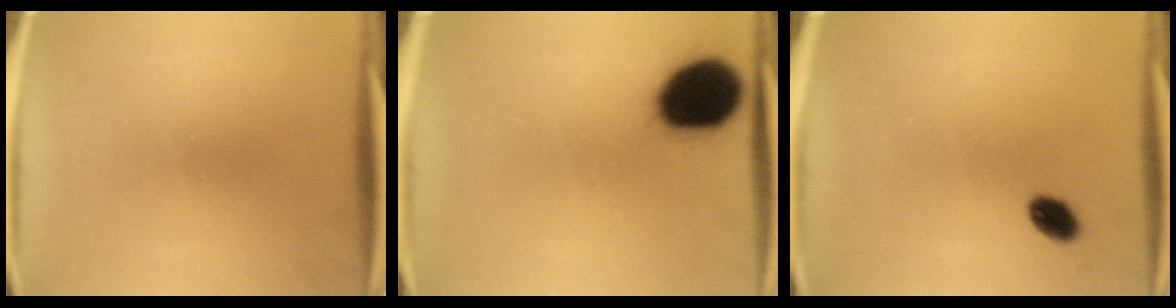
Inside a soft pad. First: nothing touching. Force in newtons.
{"total": 19.2}
{"total": 3.6}